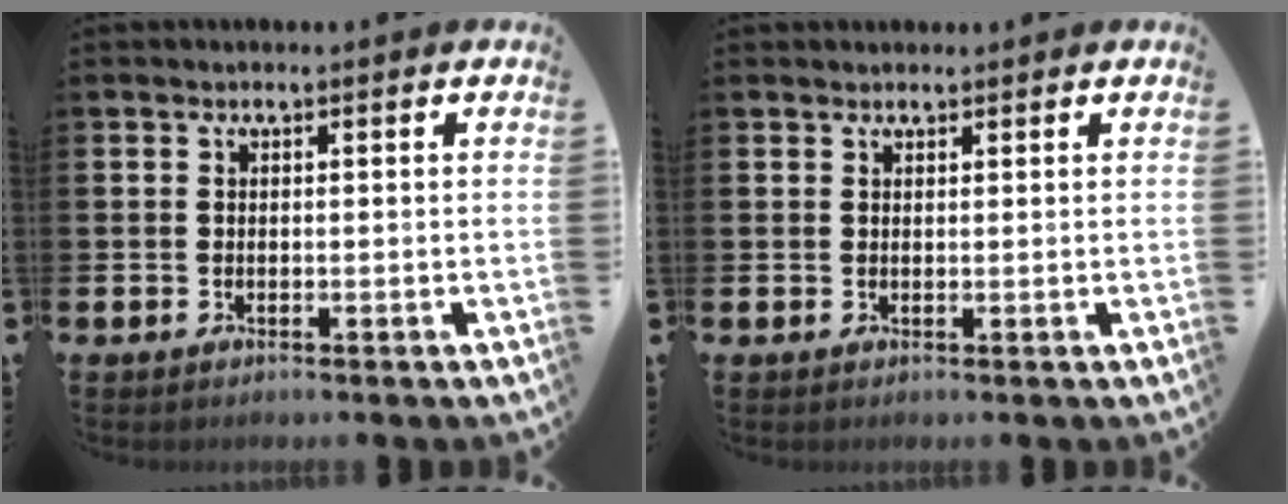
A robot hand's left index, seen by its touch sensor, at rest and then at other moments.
{"total": 1.1, "force": [1.1, 0.3, -0.1], "torque": [0.008, 0.001, 0.019]}